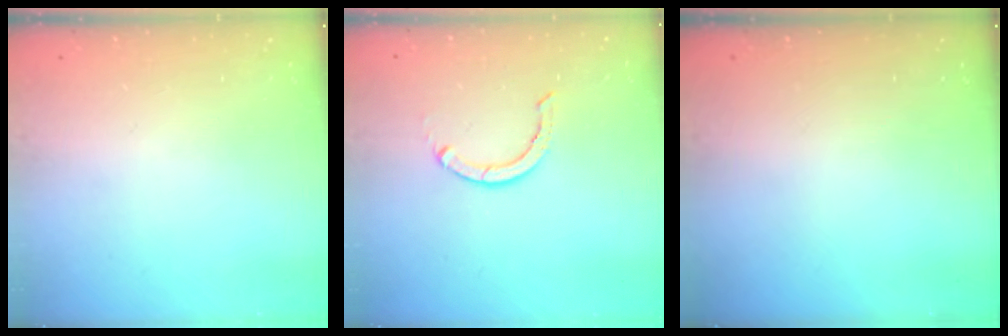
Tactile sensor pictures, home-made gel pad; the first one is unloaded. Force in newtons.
{"total": 2.9, "press": 2.9, "slide": 0.1}
{"total": 0.0}